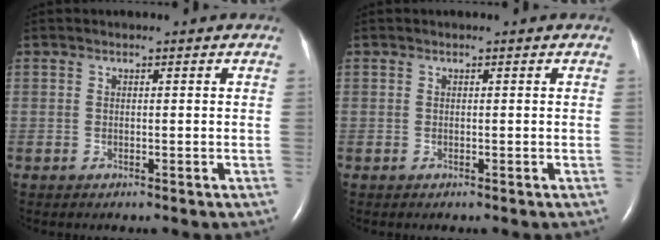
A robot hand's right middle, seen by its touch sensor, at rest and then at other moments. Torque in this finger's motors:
{"motor_torque": [0.00, 0.00, -0.02, -0.02]}